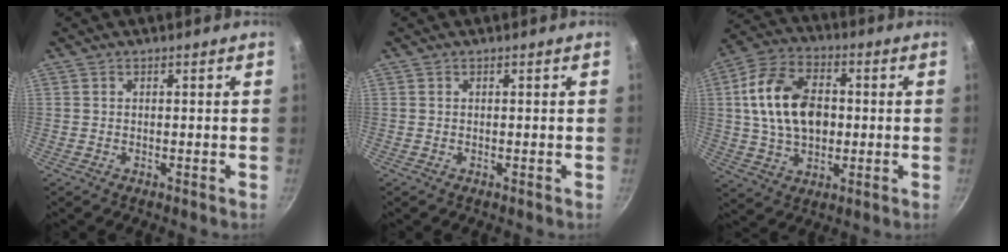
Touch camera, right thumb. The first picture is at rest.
{"total": 0.0}
{"total": 16.2, "force": [1.1, 10.9, 11.9], "torque": [-0.191, 0.018, 0.012]}